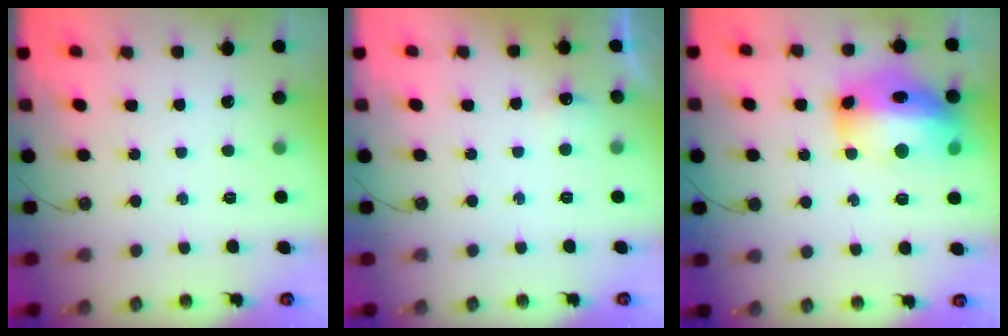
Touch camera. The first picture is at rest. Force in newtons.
{"total": 4.9, "press": 4.7, "slide": 1.0}
{"total": 20.2, "press": 20.1, "slide": 1.8}